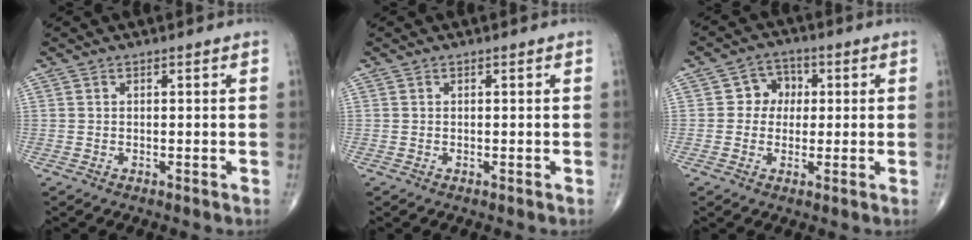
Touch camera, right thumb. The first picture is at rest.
{"total": 0.0}
{"total": 5.3, "force": [0.6, 4.8, 2.2], "torque": [0.003, 0.011, -0.002]}